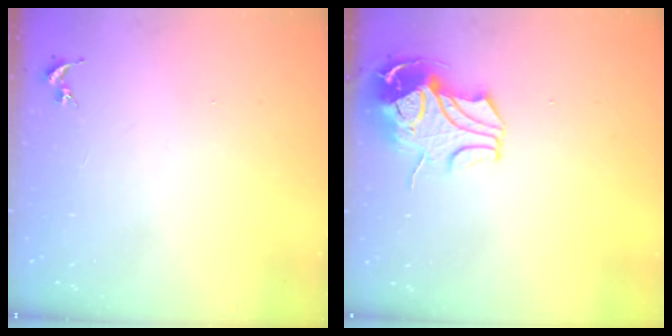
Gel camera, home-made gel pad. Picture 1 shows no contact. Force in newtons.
{"total": 13.3, "press": 13.2, "slide": 1.7}